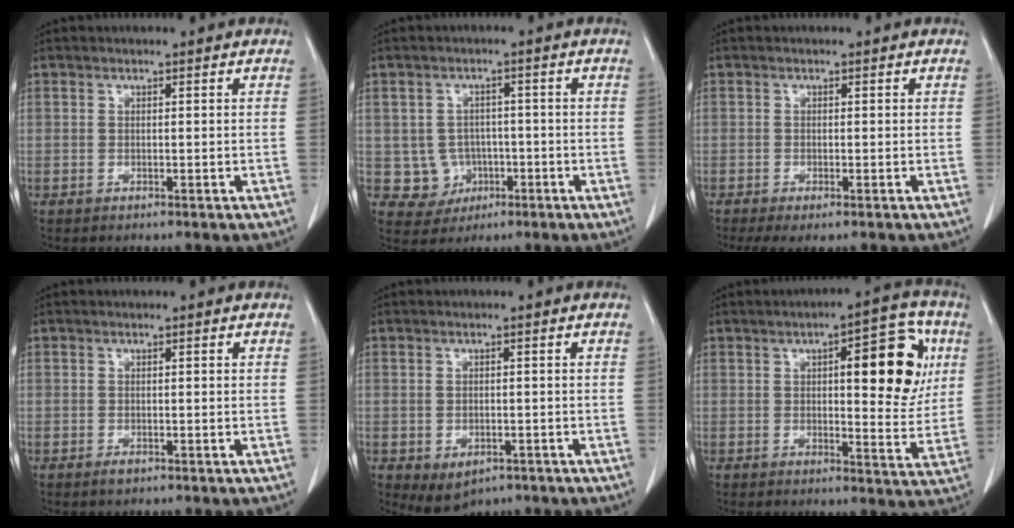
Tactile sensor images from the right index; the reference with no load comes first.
{"total": 5.3, "force": [-0.9, 5.2, 0.8], "torque": [-0.006, 0.009, -0.004]}
{"total": 3.1, "force": [-2.0, 0.8, 2.3], "torque": [-0.041, -0.010, -0.033]}
{"total": 0.9, "force": [-0.5, 0.5, 0.6], "torque": [-0.007, 0.000, -0.006]}
{"total": 4.2, "force": [-2.1, 2.8, 2.4], "torque": [-0.040, -0.005, -0.018]}
{"total": 13.0, "force": [3.5, 3.9, 11.9], "torque": [-0.148, 0.019, 0.043]}